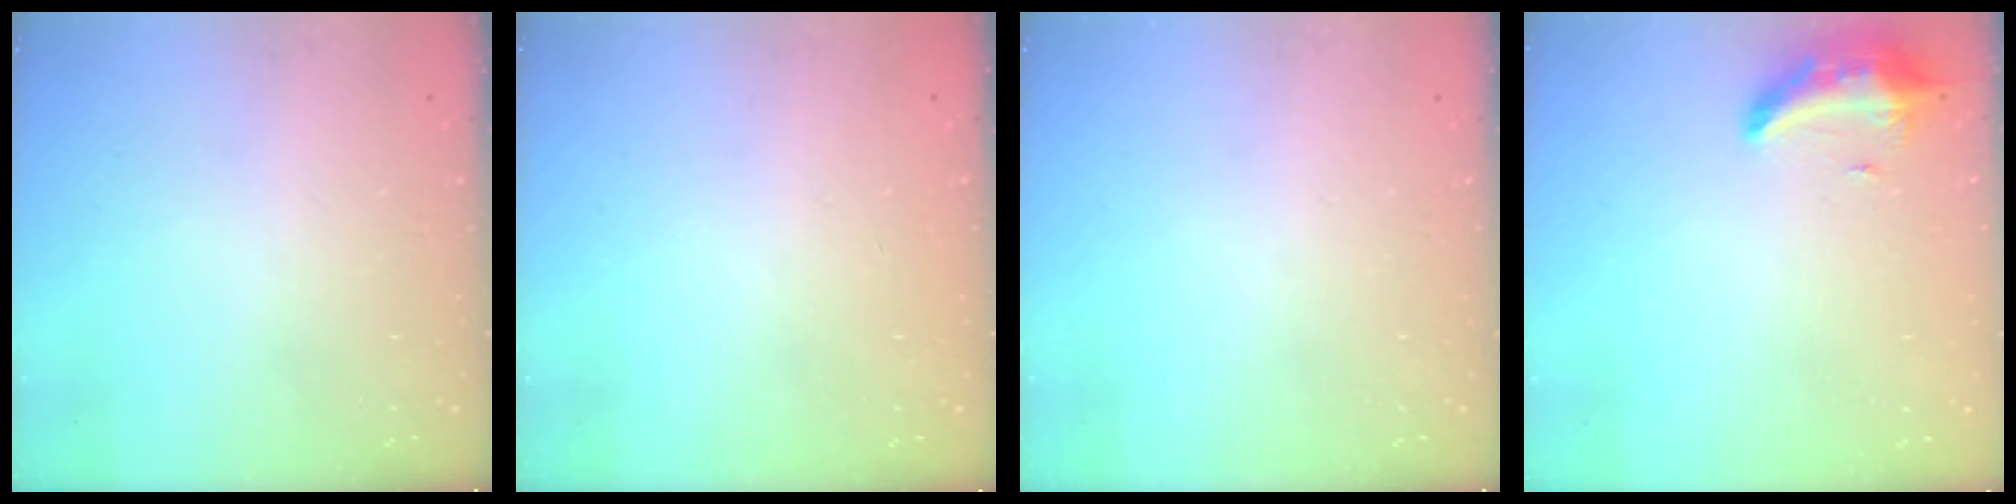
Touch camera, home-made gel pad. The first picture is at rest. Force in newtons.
{"total": 0.0}
{"total": 0.0}
{"total": 9.5, "press": 9.0, "slide": 3.1}